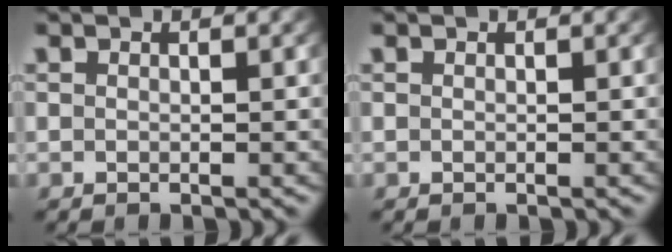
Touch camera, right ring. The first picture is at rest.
{"total": 0.0}